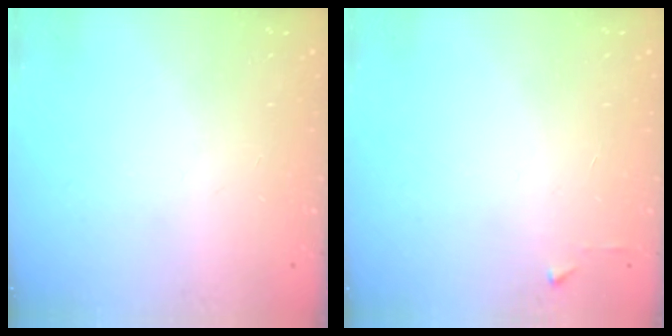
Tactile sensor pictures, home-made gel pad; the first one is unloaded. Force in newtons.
{"total": 2.4, "press": 2.4, "slide": 0.3}